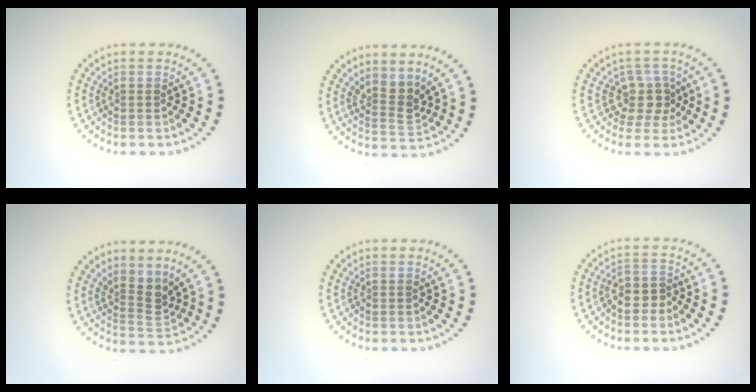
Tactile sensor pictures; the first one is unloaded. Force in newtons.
{"total": 2.5, "press": 1.9, "slide": 1.7}
{"total": 2.7, "press": 2.1, "slide": 1.7}
{"total": 2.8, "press": 2.1, "slide": 1.9}
{"total": 0.0}
{"total": 1.6, "press": 1.4, "slide": 0.7}